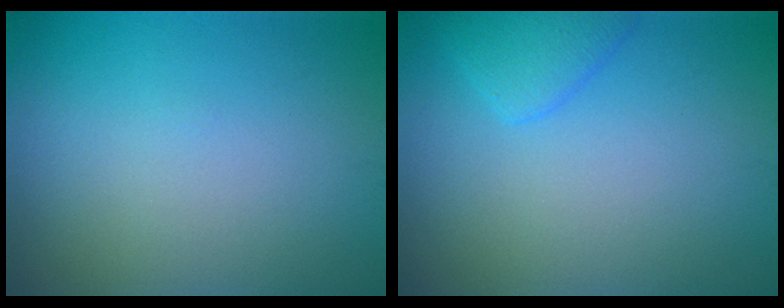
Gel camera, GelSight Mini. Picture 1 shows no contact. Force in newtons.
{"total": 2.0, "press": 1.9, "slide": 0.0}